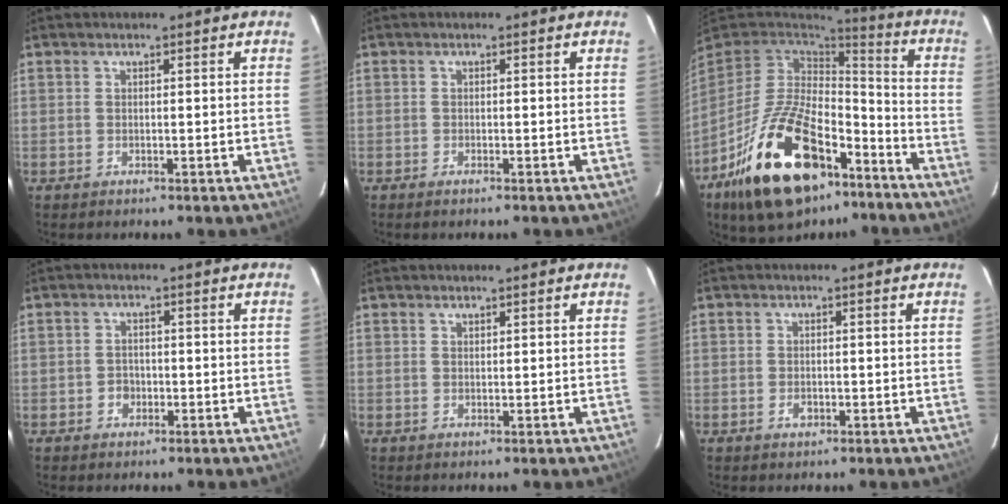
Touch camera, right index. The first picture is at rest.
{"total": 0.9, "force": [-0.8, 0.2, 0.4], "torque": [-0.010, -0.003, -0.016]}
{"total": 25.6, "force": [-14.3, 13.0, 16.8], "torque": [-0.332, -0.010, -0.225]}
{"total": 2.3, "force": [-0.9, 2.1, 0.5], "torque": [-0.010, 0.004, -0.013]}
{"total": 0.5, "force": [0.5, 0.2, 0.0], "torque": [0.000, 0.001, 0.010]}
{"total": 1.6, "force": [-0.7, 1.2, 0.9], "torque": [-0.016, 0.000, -0.011]}